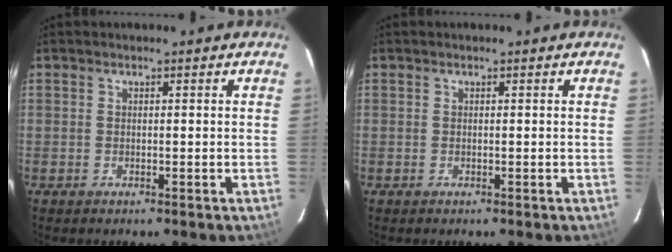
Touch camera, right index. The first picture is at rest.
{"total": 0.0}